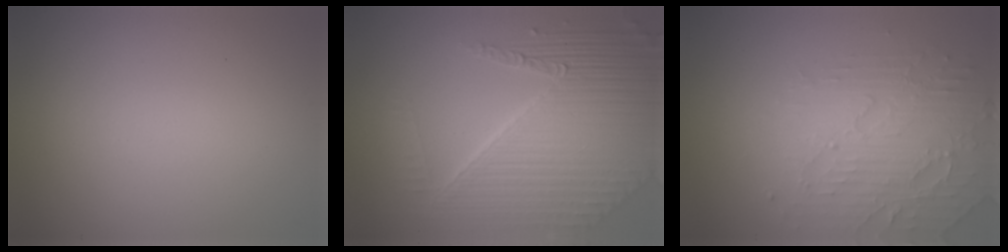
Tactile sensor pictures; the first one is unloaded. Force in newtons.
{"total": 8.9, "press": 5.8, "slide": 6.7}
{"total": 5.1, "press": 3.4, "slide": 3.7}